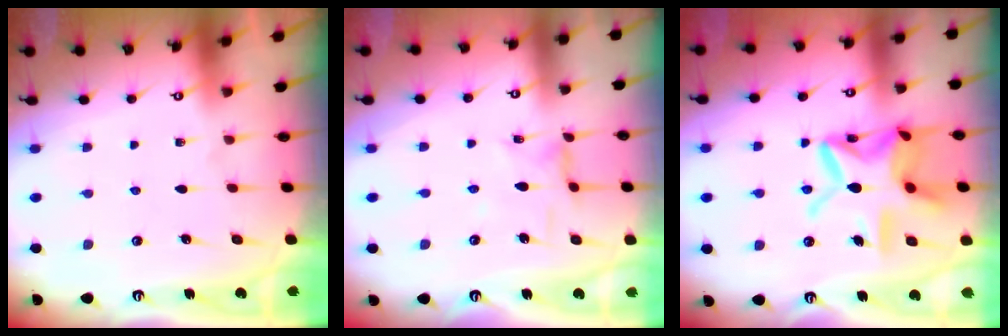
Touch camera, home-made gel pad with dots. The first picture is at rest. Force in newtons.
{"total": 2.8, "press": 2.8, "slide": 0.3}
{"total": 17.2, "press": 17.2, "slide": 1.3}